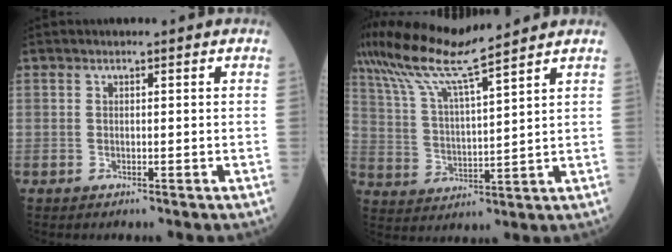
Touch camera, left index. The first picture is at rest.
{"total": 10.8, "force": [9.3, -1.1, 5.3], "torque": [-0.114, 0.016, 0.180]}